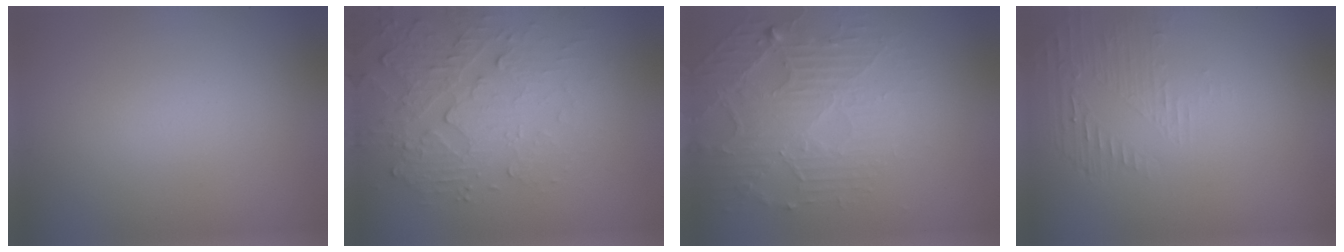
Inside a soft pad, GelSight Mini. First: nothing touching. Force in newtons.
{"total": 4.2, "press": 3.6, "slide": 2.1}
{"total": 4.7, "press": 3.4, "slide": 3.3}
{"total": 1.6, "press": 0.4, "slide": 1.6}